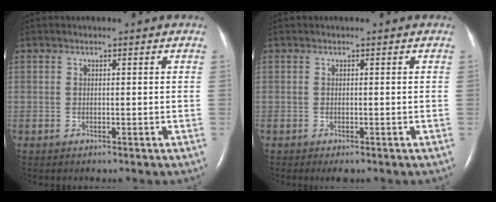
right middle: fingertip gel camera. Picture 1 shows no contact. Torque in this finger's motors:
{"motor_torque": [0.19, -0.12, -0.03, 0.00]}